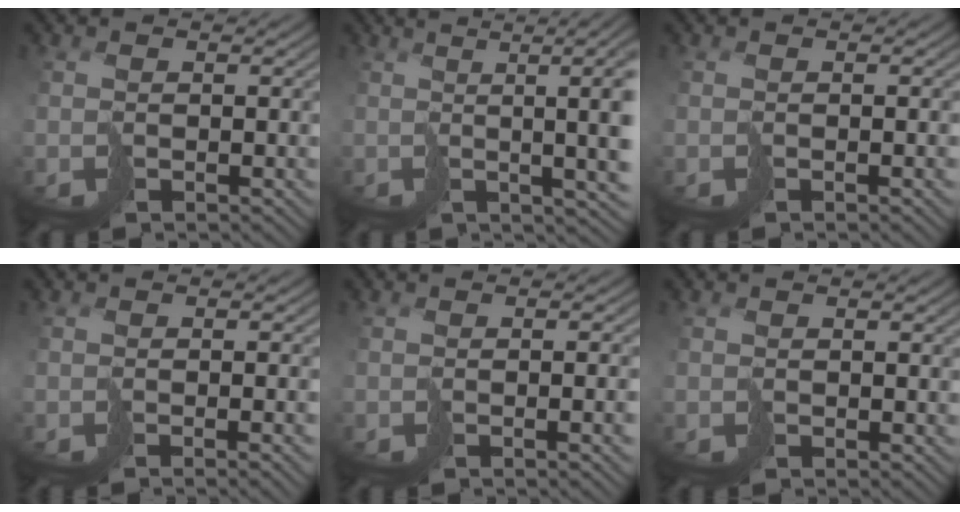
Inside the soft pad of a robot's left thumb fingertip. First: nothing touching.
{"total": 15.2, "force": [1.8, 5.5, 14.0], "torque": [-0.173, 0.031, 0.038]}
{"total": 1.6, "force": [-0.3, 0.2, 1.5], "torque": [-0.023, 0.000, -0.008]}
{"total": 2.9, "force": [-0.9, 0.5, 2.7], "torque": [-0.037, 0.000, -0.019]}
{"total": 4.3, "force": [-0.8, 1.2, 4.1], "torque": [-0.056, -0.006, -0.011]}
{"total": 0.0}